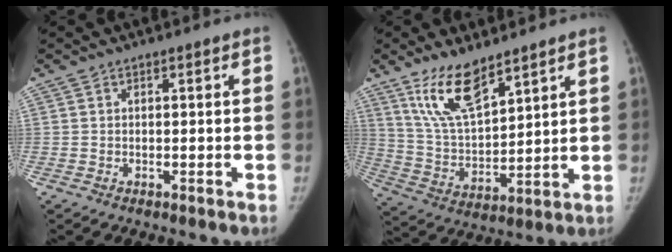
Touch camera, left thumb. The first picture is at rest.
{"total": 12.4, "force": [8.6, 4.3, 7.8], "torque": [-0.128, -0.050, 0.178]}